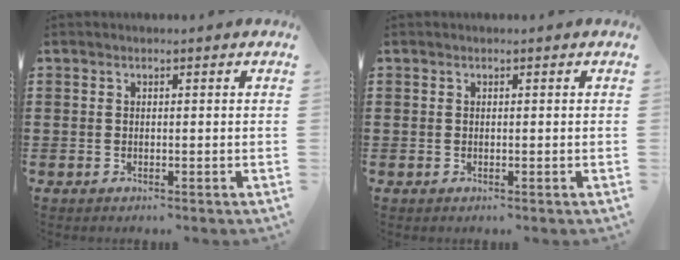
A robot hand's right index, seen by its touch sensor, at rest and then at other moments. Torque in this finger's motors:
{"motor_torque": [-0.01, 0.01, 0.00, 0.00]}